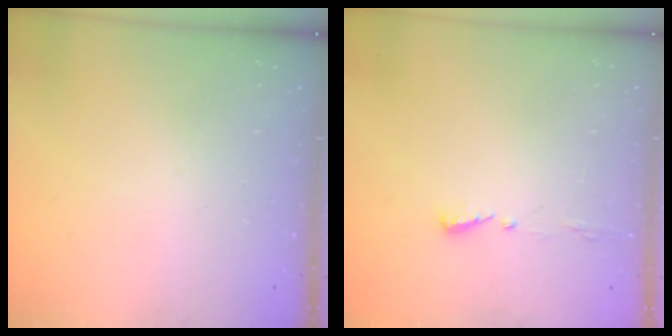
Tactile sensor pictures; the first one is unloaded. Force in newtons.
{"total": 4.7, "press": 4.7, "slide": 0.4}